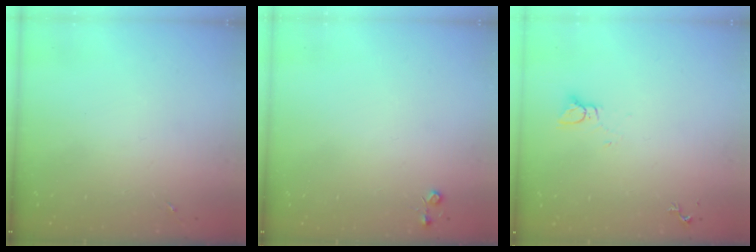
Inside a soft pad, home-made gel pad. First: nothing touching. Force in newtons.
{"total": 3.7, "press": 3.7, "slide": 0.5}
{"total": 2.8, "press": 2.8, "slide": 0.1}